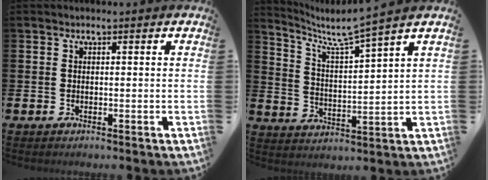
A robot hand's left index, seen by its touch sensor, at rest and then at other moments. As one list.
[{"total": 5.7, "force": [5.0, -0.4, 2.7], "torque": [-0.077, -0.041, 0.078]}]